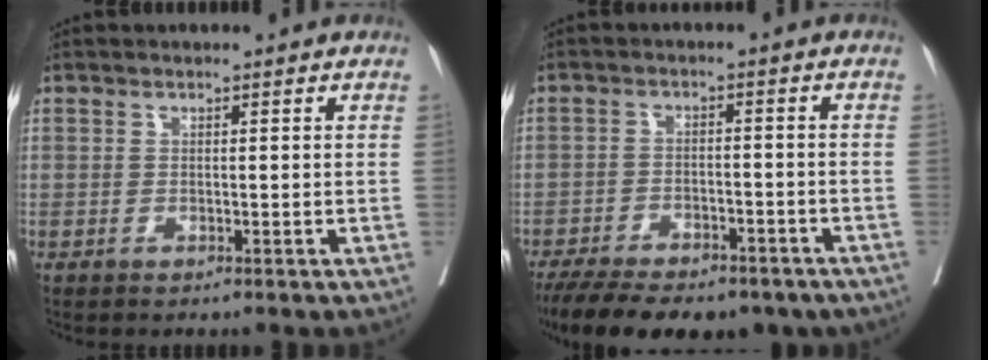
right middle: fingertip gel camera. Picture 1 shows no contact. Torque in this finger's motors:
{"motor_torque": [0.77, -1.20, 0.26, 0.12]}